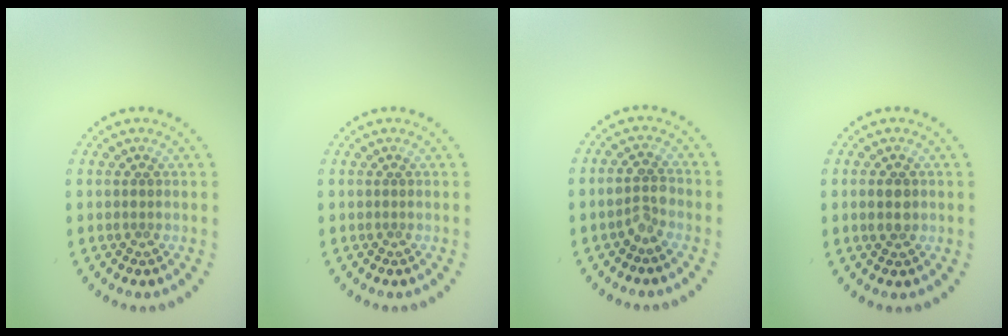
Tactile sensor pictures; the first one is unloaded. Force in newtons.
{"total": 0.0}
{"total": 1.9, "press": 1.7, "slide": 0.8}
{"total": 1.8, "press": 1.8, "slide": 0.0}